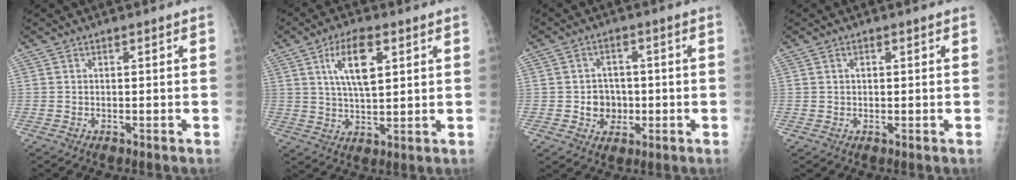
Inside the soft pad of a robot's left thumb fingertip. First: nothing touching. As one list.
[{"total": 9.5, "force": [3.7, 4.0, 7.8], "torque": [-0.131, -0.010, 0.069]}, {"total": 5.7, "force": [-0.8, 5.1, 2.5], "torque": [-0.009, 0.009, -0.011]}, {"total": 0.9, "force": [0.3, 0.7, 0.4], "torque": [-0.003, 0.000, 0.006]}]